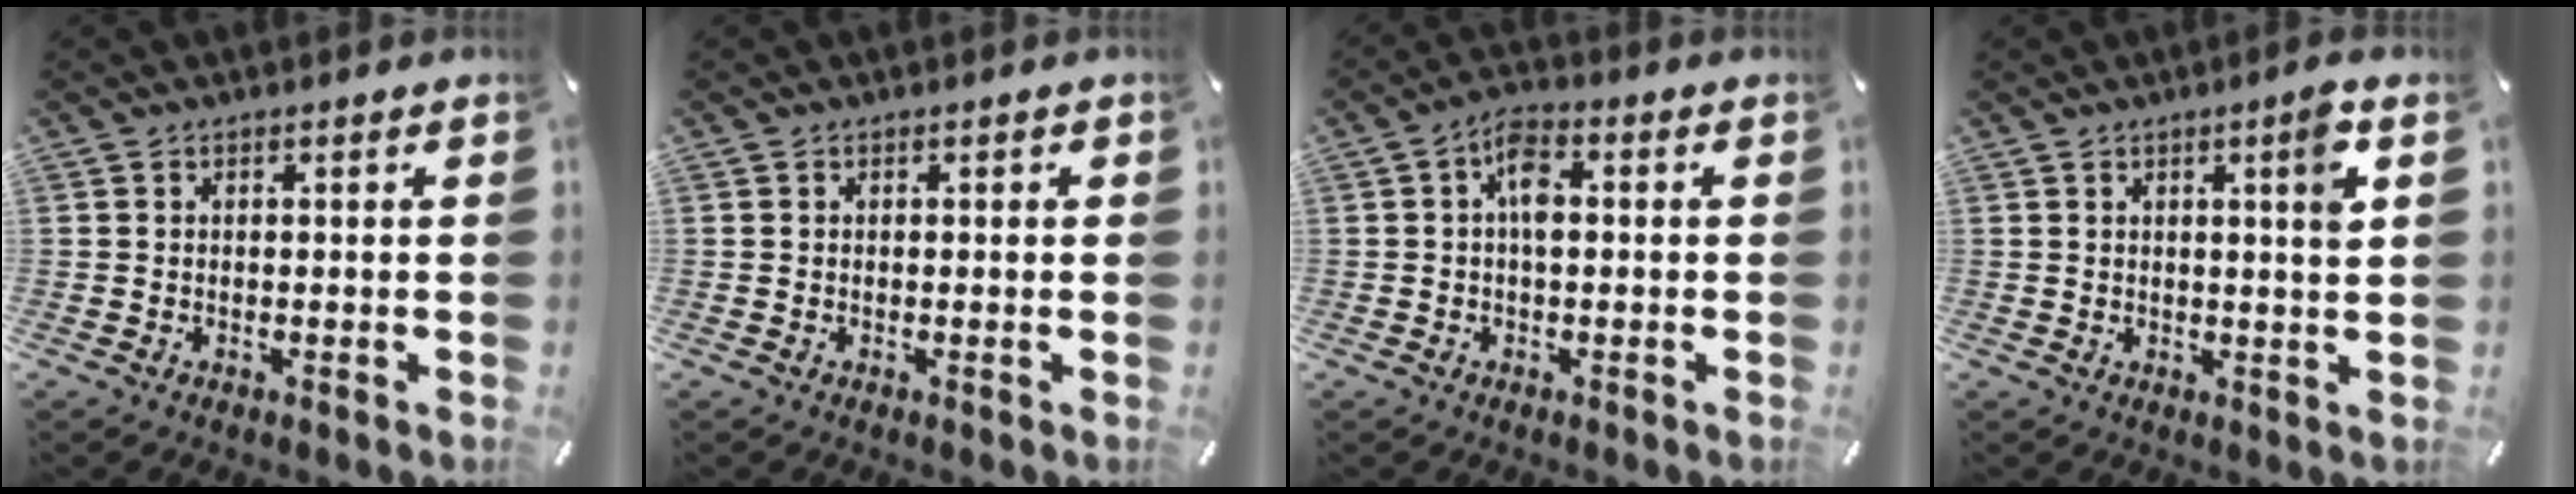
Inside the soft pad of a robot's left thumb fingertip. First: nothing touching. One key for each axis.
{"total": 0.0}
{"total": 5.7, "fx": 0.3, "fy": 3.1, "fz": 4.7, "tx": -0.075, "ty": 0.008, "tz": 0.002}
{"total": 5.5, "fx": 2.2, "fy": 0.1, "fz": 5.1, "tx": -0.075, "ty": -0.010, "tz": 0.028}